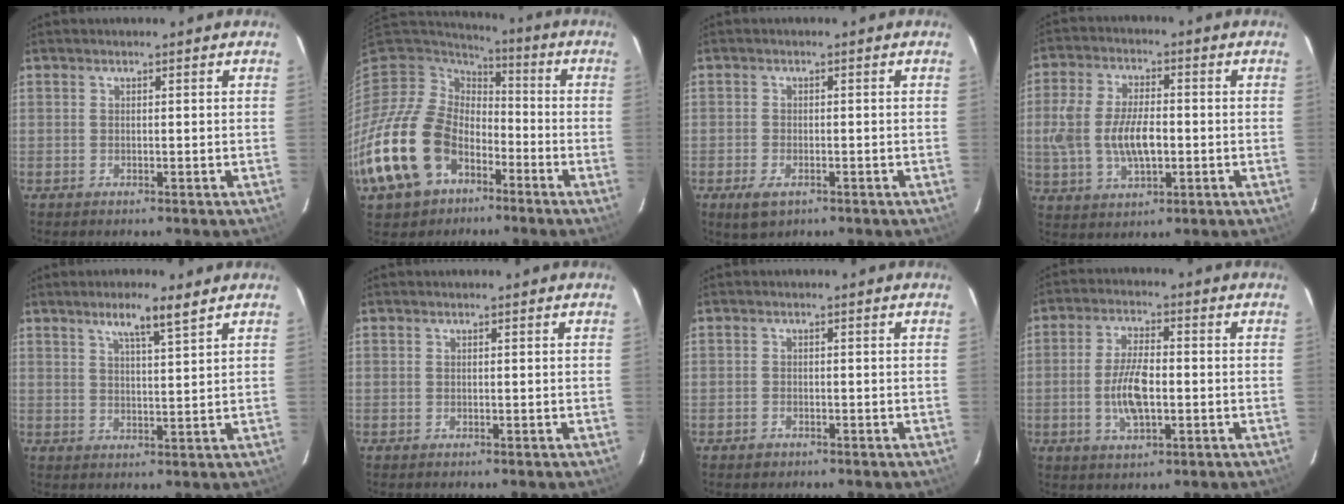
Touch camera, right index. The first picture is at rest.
{"total": 22.2, "force": [-10.4, 15.9, 11.5], "torque": [-0.294, -0.006, -0.180]}
{"total": 4.2, "force": [-2.3, 2.2, 2.7], "torque": [-0.062, -0.010, -0.039]}
{"total": 11.0, "force": [-1.3, 5.6, 9.3], "torque": [-0.191, 0.002, -0.021]}
{"total": 5.8, "force": [4.0, 0.1, 4.2], "torque": [-0.067, -0.001, 0.067]}
{"total": 0.0}
{"total": 1.7, "force": [-1.1, 1.2, 0.4], "torque": [-0.009, 0.002, -0.016]}
{"total": 8.4, "force": [-1.5, 3.5, 7.4], "torque": [-0.149, 0.002, -0.028]}